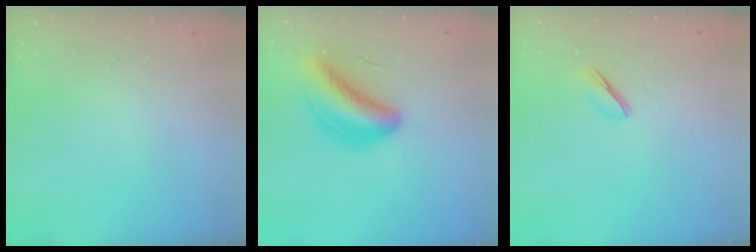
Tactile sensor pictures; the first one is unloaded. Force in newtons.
{"total": 9.8, "press": 9.3, "slide": 2.9}
{"total": 3.1, "press": 3.0, "slide": 0.9}